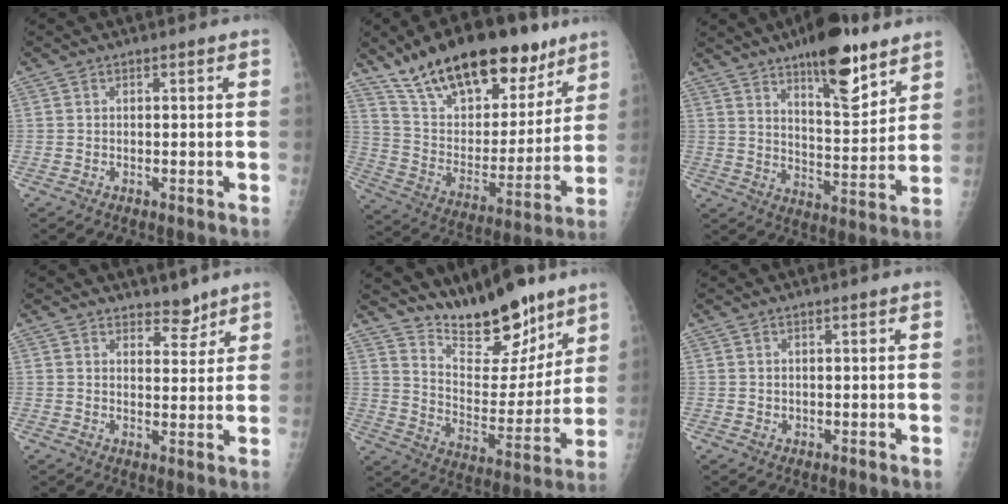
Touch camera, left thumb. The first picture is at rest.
{"total": 26.6, "force": [18.2, 11.8, 15.5], "torque": [-0.212, -0.056, 0.298]}
{"total": 15.2, "force": [9.9, 4.9, 10.4], "torque": [-0.125, -0.065, 0.156]}
{"total": 3.8, "force": [3.2, 1.7, 1.0], "torque": [0.008, -0.026, 0.049]}
{"total": 18.1, "force": [14.2, 6.5, 9.1], "torque": [-0.089, -0.105, 0.235]}
{"total": 0.6, "force": [0.3, 0.5, 0.1], "torque": [0.005, -0.001, 0.003]}